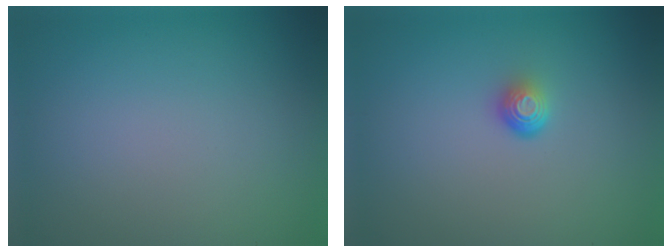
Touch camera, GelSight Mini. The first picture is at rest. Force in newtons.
{"total": 1.7, "press": 1.1, "slide": 1.3}